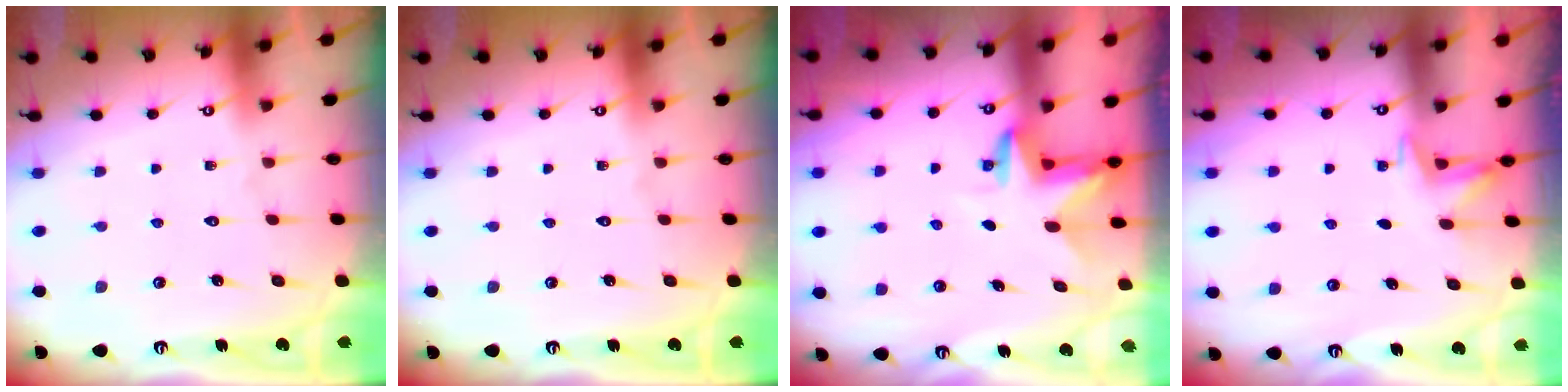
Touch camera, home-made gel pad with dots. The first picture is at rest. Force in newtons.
{"total": 0.0}
{"total": 3.3, "press": 3.3, "slide": 0.2}
{"total": 2.4, "press": 2.1, "slide": 1.2}